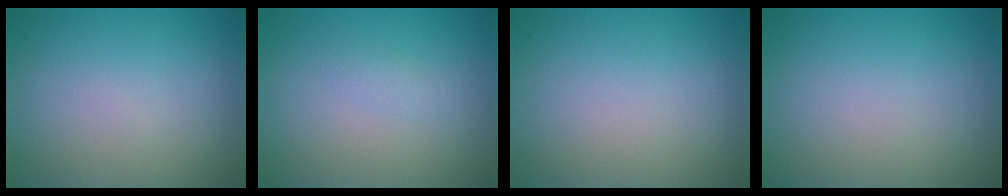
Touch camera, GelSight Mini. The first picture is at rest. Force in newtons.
{"total": 0.9, "press": 0.9, "slide": 0.0}
{"total": 0.0}
{"total": 0.0}